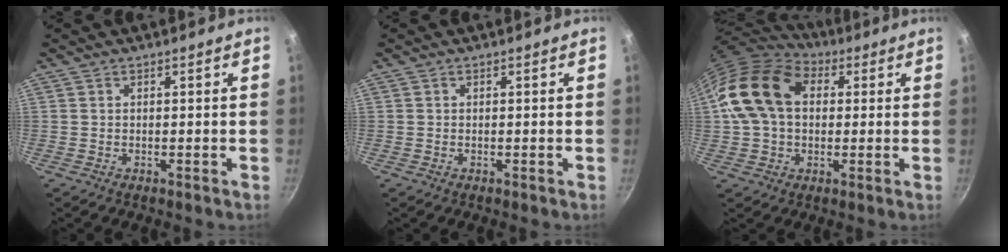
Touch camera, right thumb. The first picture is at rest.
{"total": 0.0}
{"total": 17.2, "force": [3.0, 12.4, 11.5], "torque": [-0.191, 0.027, 0.039]}